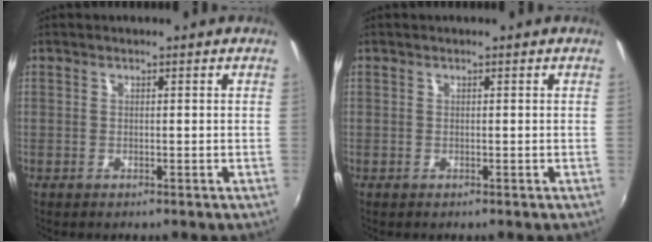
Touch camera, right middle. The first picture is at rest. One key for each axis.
{"total": 0.0}